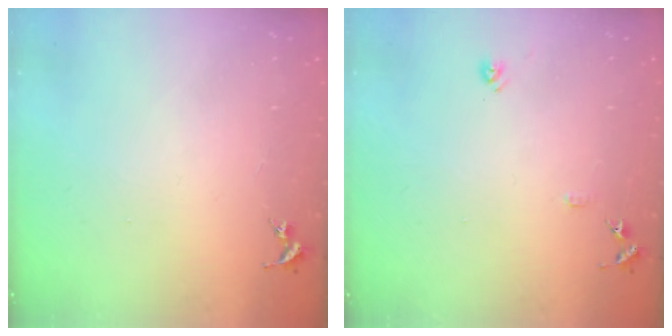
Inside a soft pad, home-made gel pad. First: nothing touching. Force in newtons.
{"total": 8.3, "press": 8.3, "slide": 0.7}